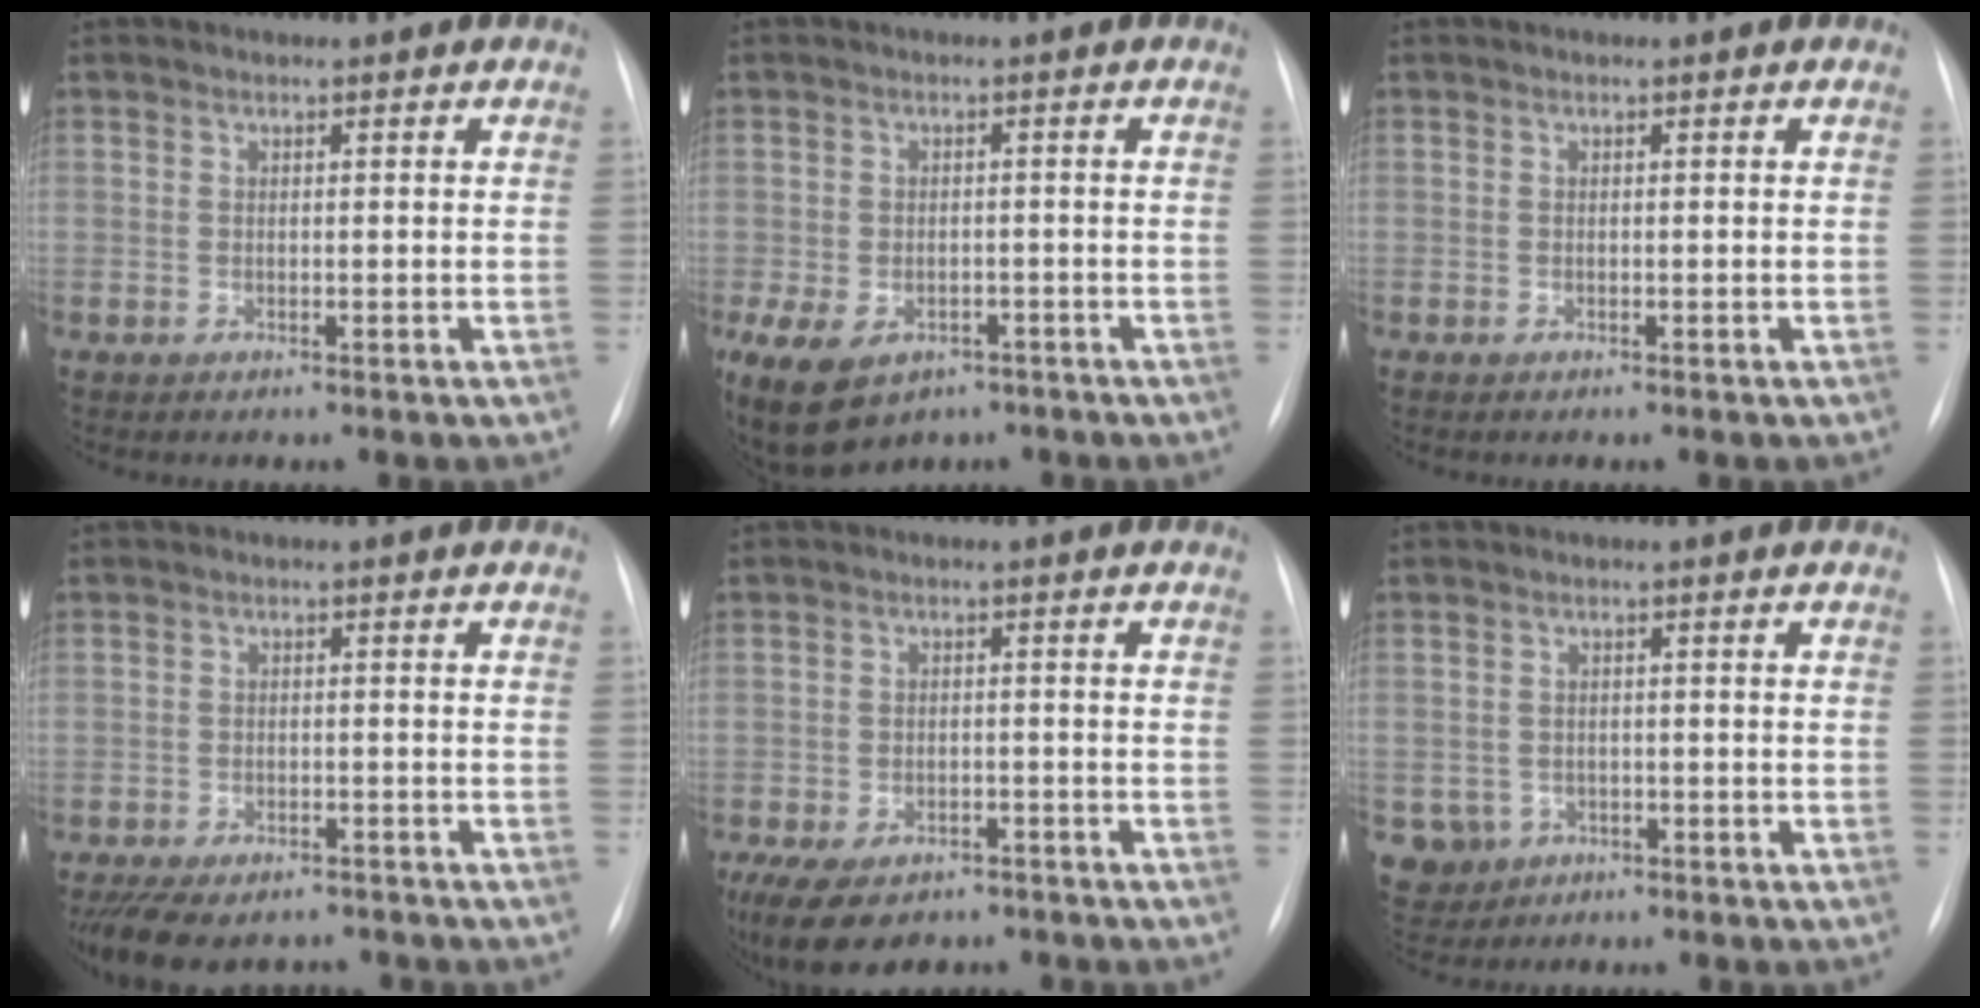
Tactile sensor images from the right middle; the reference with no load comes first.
{"total": 14.4, "force": [-7.8, 9.8, 7.2], "torque": [-0.183, -0.005, -0.105]}
{"total": 0.0}
{"total": 11.8, "force": [-9.5, 5.2, 4.6], "torque": [-0.098, -0.005, -0.128]}
{"total": 12.2, "force": [-8.3, 6.8, 5.7], "torque": [-0.131, -0.005, -0.116]}
{"total": 4.5, "force": [-1.8, 4.1, 0.3], "torque": [-0.008, 0.007, -0.025]}